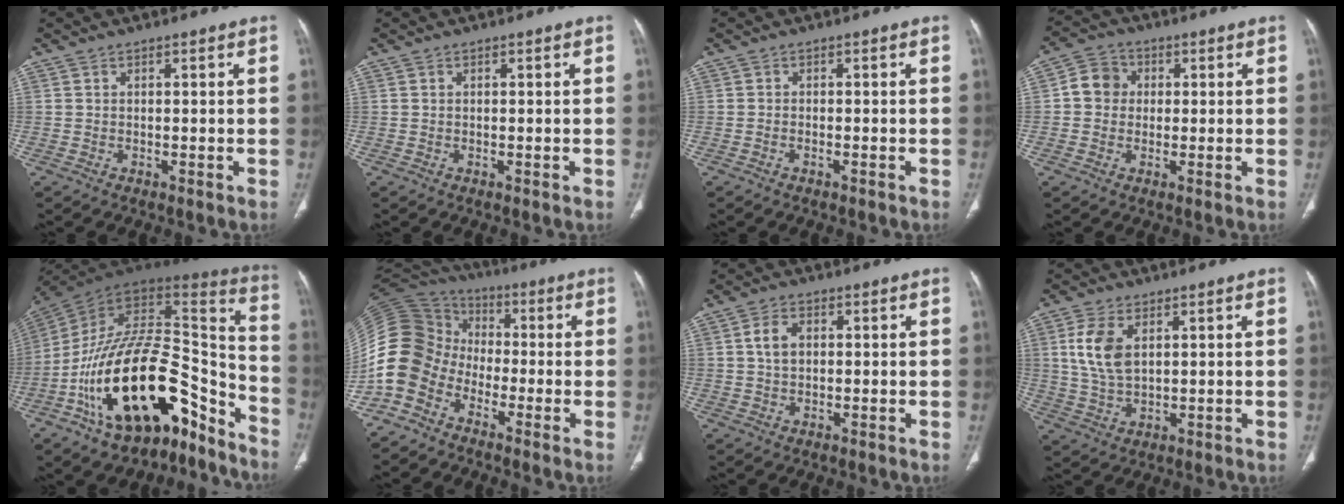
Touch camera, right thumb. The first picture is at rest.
{"total": 0.0}
{"total": 0.6, "force": [-0.5, 0.2, 0.3], "torque": [-0.010, 0.007, -0.006]}
{"total": 5.8, "force": [0.4, 5.3, 2.3], "torque": [-0.023, 0.013, -0.003]}
{"total": 31.8, "force": [-16.8, 15.0, 22.5], "torque": [-0.322, 0.104, -0.269]}
{"total": 16.9, "force": [-7.3, 13.1, 7.8], "torque": [-0.173, 0.068, -0.149]}
{"total": 4.4, "force": [0.8, 2.9, 3.2], "torque": [-0.061, 0.006, 0.015]}
{"total": 8.3, "force": [2.4, 4.7, 6.4], "torque": [-0.131, -0.005, 0.054]}